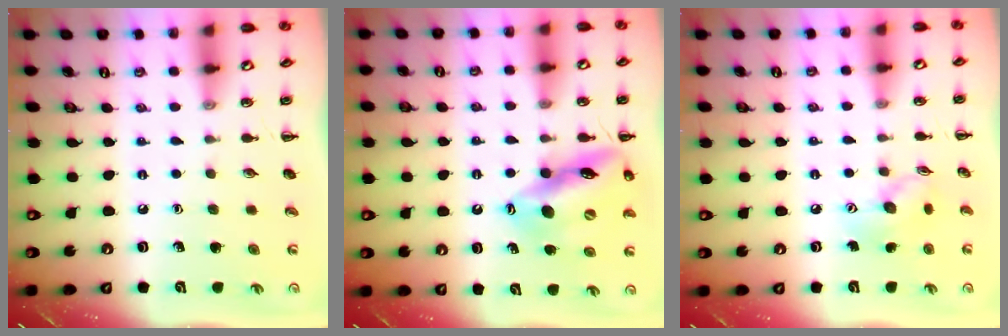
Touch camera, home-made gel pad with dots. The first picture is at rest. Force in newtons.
{"total": 15.2, "press": 15.0, "slide": 2.4}
{"total": 8.0, "press": 8.0, "slide": 0.4}